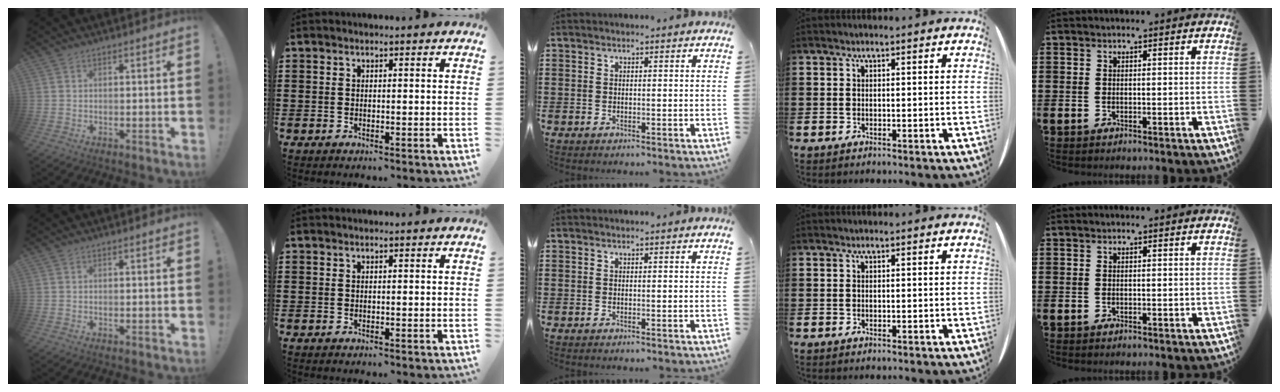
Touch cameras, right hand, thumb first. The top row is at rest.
{}